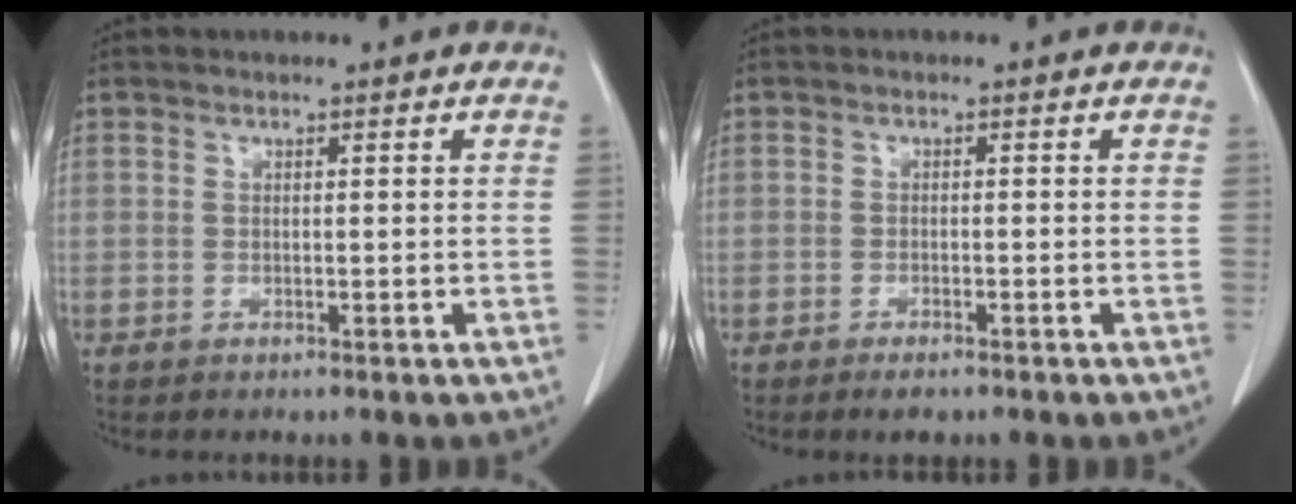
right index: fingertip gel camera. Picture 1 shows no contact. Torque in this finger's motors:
{"motor_torque": [0.33, -0.30, 0.09, 0.03]}